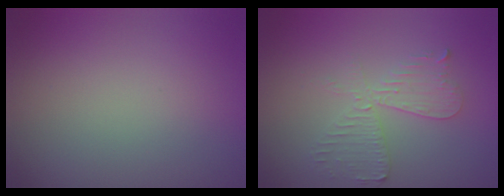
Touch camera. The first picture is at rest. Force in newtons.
{"total": 2.6, "press": 2.5, "slide": 0.5}